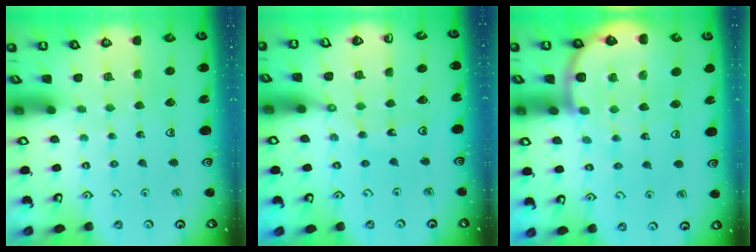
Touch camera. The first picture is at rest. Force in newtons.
{"total": 10.2, "press": 10.1, "slide": 1.3}
{"total": 8.8, "press": 8.6, "slide": 2.0}